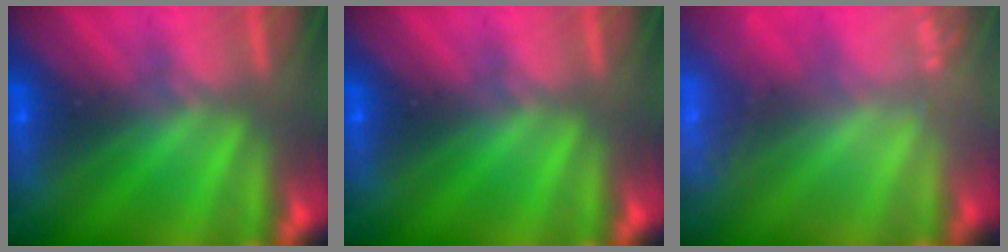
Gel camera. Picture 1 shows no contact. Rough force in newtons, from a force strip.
{"total": 0.0}
{"total": 2.5}